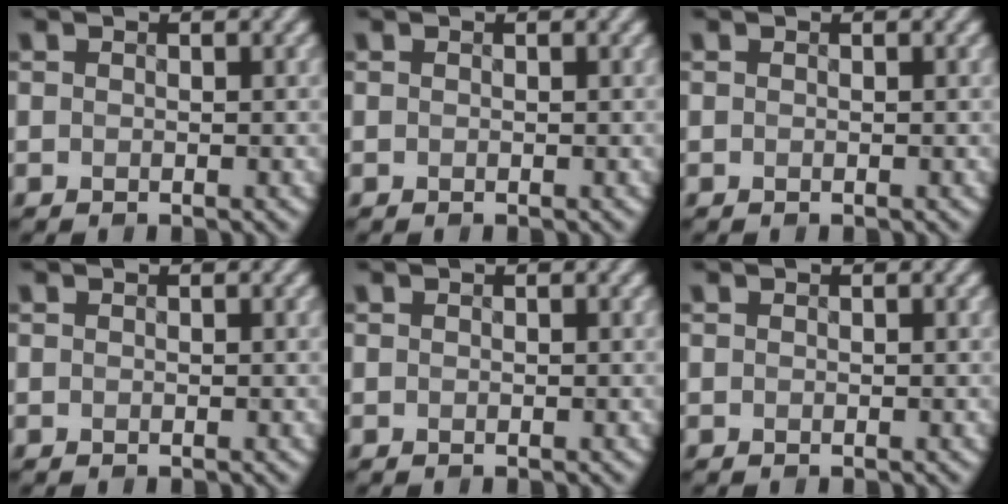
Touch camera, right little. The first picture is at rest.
{"total": 0.0}
{"total": 0.0}
{"total": 0.0}
{"total": 0.0}
{"total": 0.0}